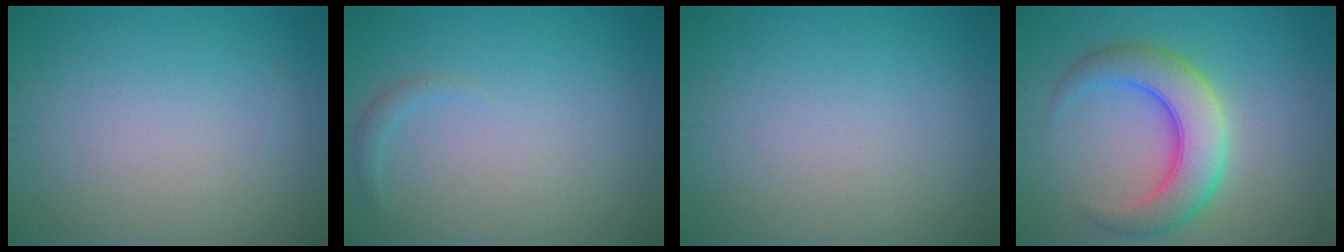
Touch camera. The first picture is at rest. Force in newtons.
{"total": 0.8, "press": 0.8, "slide": 0.1}
{"total": 0.0}
{"total": 6.4, "press": 6.4, "slide": 0.1}